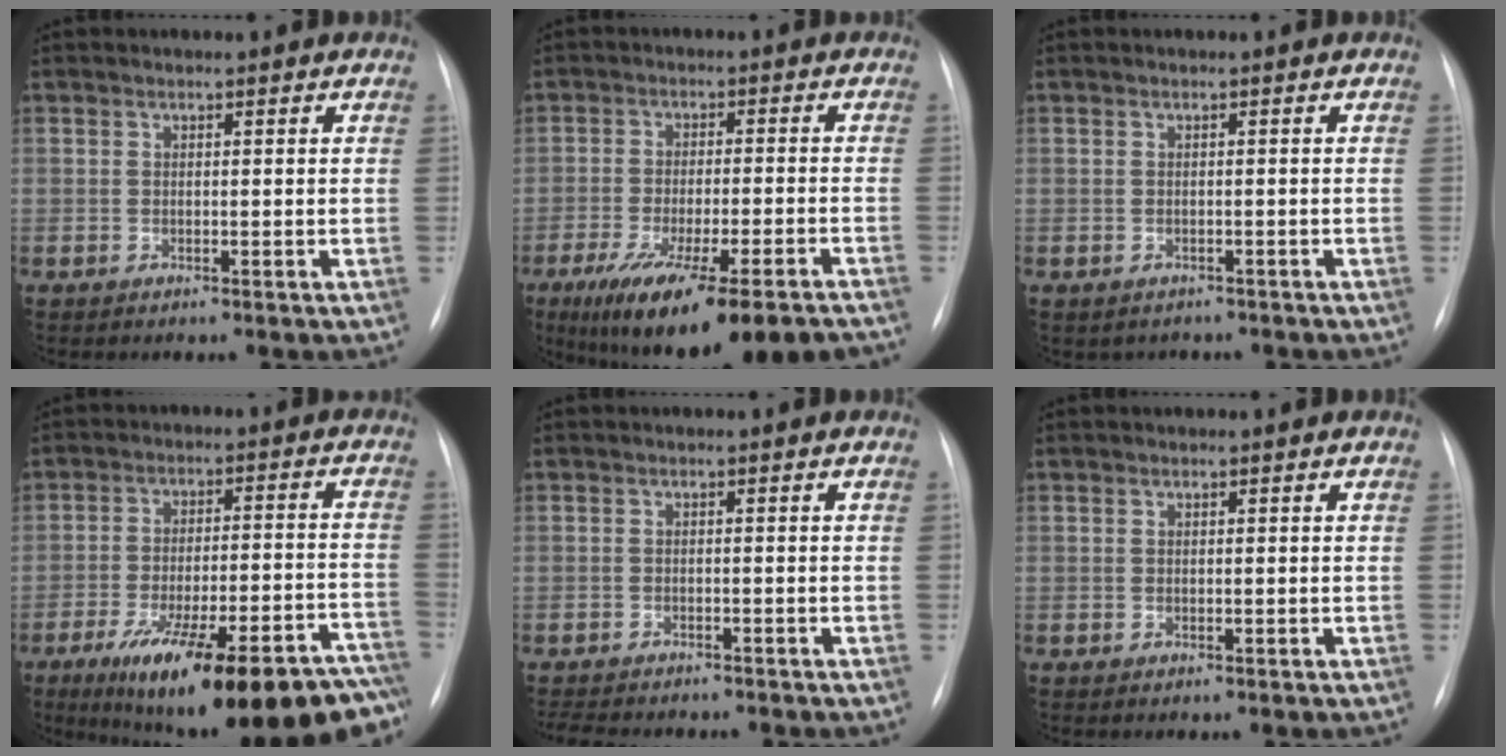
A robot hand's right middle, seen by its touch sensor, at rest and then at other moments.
{"total": 19.0, "force": [-14.1, 2.8, 12.5], "torque": [-0.163, -0.025, -0.210]}
{"total": 2.2, "force": [-1.8, 1.3, 0.2], "torque": [-0.011, 0.004, -0.020]}
{"total": 26.5, "force": [-19.4, 5.1, 17.3], "torque": [-0.186, 0.002, -0.271]}
{"total": 8.4, "force": [-7.4, 2.1, 3.4], "torque": [-0.056, -0.005, -0.099]}
{"total": 0.0}